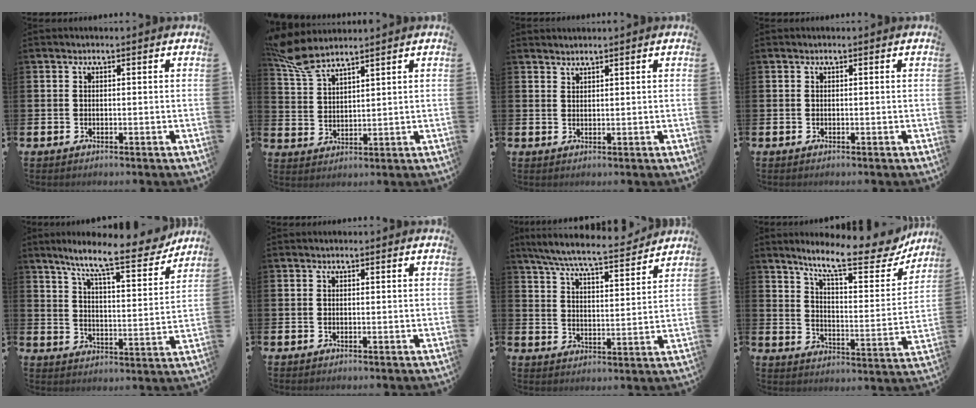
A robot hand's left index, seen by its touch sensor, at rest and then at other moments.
{"total": 6.4, "force": [5.9, 0.9, 2.3], "torque": [-0.070, -0.020, 0.109]}
{"total": 1.4, "force": [1.4, 0.2, -0.1], "torque": [0.000, -0.002, 0.027]}
{"total": 0.0}
{"total": 10.4, "force": [8.8, 1.1, 5.3], "torque": [-0.115, -0.056, 0.144]}
{"total": 0.0}
{"total": 7.7, "force": [7.2, 0.6, 2.7], "torque": [-0.078, -0.048, 0.124]}
{"total": 11.6, "force": [9.7, 2.3, 6.1], "torque": [-0.125, -0.059, 0.159]}